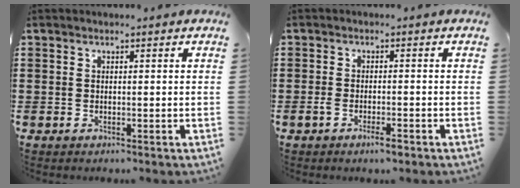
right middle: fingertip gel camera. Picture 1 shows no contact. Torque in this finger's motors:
{"motor_torque": [1.03, -0.35, 0.21, 0.07]}